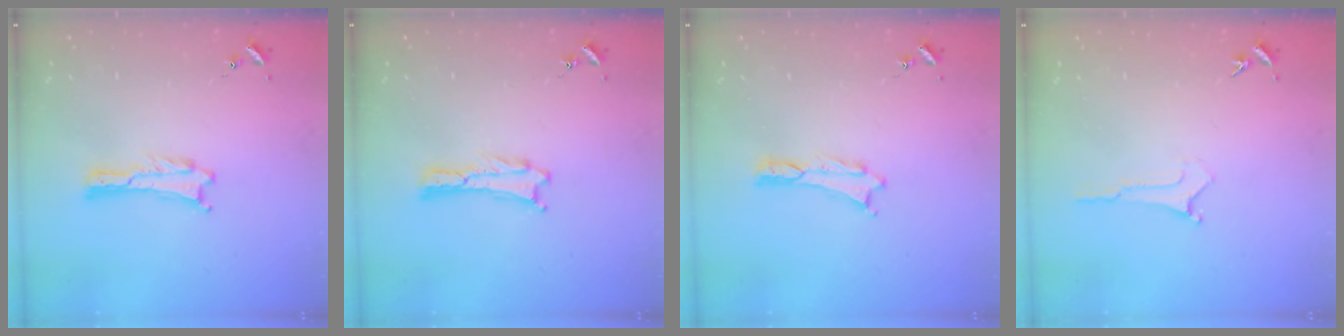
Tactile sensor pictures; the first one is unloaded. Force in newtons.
{"total": 0.0}
{"total": 0.0}
{"total": 0.0}